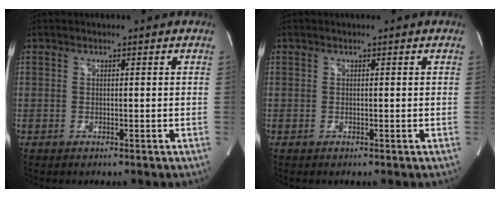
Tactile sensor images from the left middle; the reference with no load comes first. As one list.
[{"total": 0.0}]